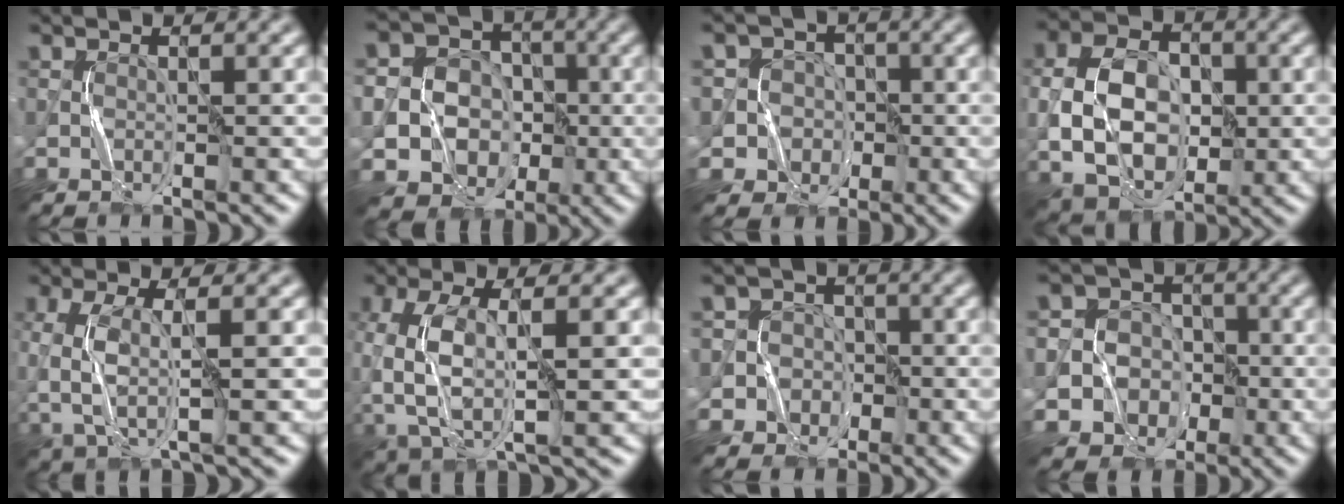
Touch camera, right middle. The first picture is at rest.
{"total": 13.9, "force": [-3.7, 12.6, 4.5], "torque": [-0.110, -0.027, -0.074]}
{"total": 6.0, "force": [-1.2, 5.8, 0.8], "torque": [-0.007, 0.025, -0.052]}
{"total": 9.1, "force": [-0.7, 6.2, 6.7], "torque": [-0.138, 0.004, -0.021]}
{"total": 4.6, "force": [-0.4, 1.6, 4.3], "torque": [-0.105, -0.004, -0.006]}
{"total": 7.2, "force": [-1.0, 3.4, 6.2], "torque": [-0.155, -0.003, -0.023]}
{"total": 5.1, "force": [-1.5, 4.9, 0.4], "torque": [0.008, 0.018, -0.051]}
{"total": 8.9, "force": [-2.7, 8.2, 2.3], "torque": [-0.041, 0.001, -0.072]}